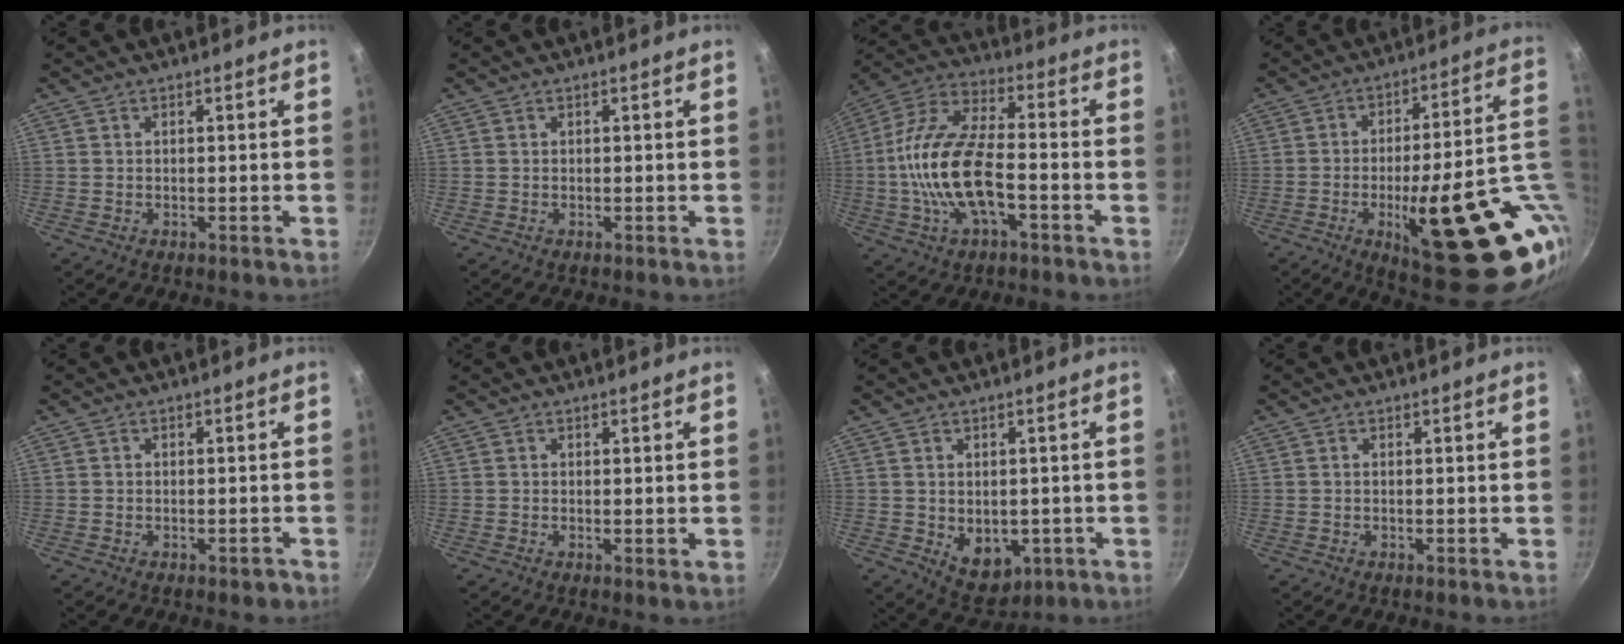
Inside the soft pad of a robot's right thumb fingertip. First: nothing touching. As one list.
[{"total": 0.0}, {"total": 17.6, "force": [-3.9, 8.1, 15.1], "torque": [-0.286, 0.036, -0.089]}, {"total": 27.6, "force": [-5.3, 8.5, 25.7], "torque": [-0.318, -0.003, -0.056]}, {"total": 1.6, "force": [-1.0, 0.9, 0.9], "torque": [-0.009, 0.012, -0.009]}, {"total": 0.7, "force": [0.1, 0.3, 0.6], "torque": [-0.011, -0.003, 0.000]}, {"total": 7.6, "force": [-1.3, 5.5, 5.1], "torque": [-0.048, -0.007, 0.000]}, {"total": 0.0}]